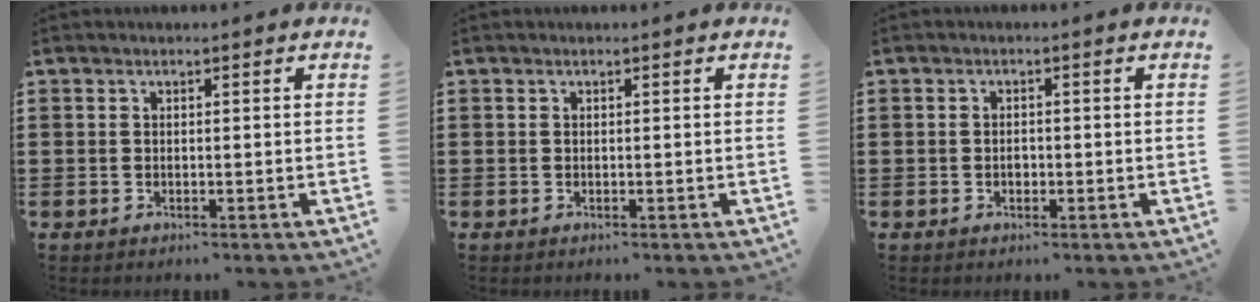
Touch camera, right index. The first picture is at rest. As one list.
[{"total": 0.0}, {"total": 1.4, "force": [-0.3, 0.8, 1.0], "torque": [-0.021, 0.002, -0.005]}]